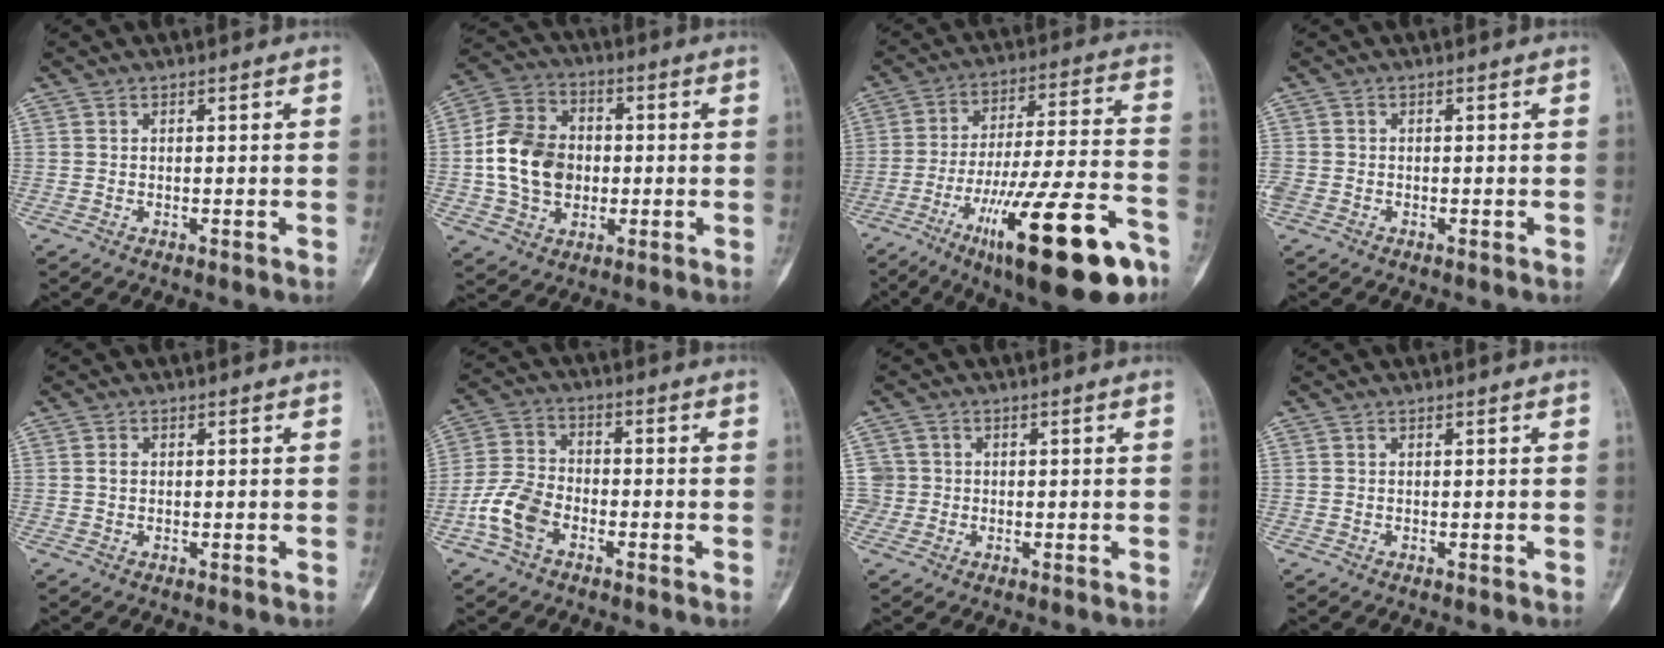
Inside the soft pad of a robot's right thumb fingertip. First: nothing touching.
{"total": 13.9, "force": [-0.7, 10.8, 8.7], "torque": [-0.136, 0.022, -0.017]}
{"total": 25.5, "force": [-13.1, 5.9, 21.0], "torque": [-0.316, 0.051, -0.202]}
{"total": 2.5, "force": [-0.6, 2.0, 1.4], "torque": [-0.045, 0.003, -0.011]}
{"total": 0.9, "force": [0.1, 0.7, 0.6], "torque": [-0.007, 0.001, 0.001]}
{"total": 8.5, "force": [-3.8, 5.4, 5.4], "torque": [-0.109, 0.025, -0.079]}
{"total": 3.2, "force": [-0.1, 3.2, -0.2], "torque": [0.028, 0.008, -0.006]}
{"total": 0.0}